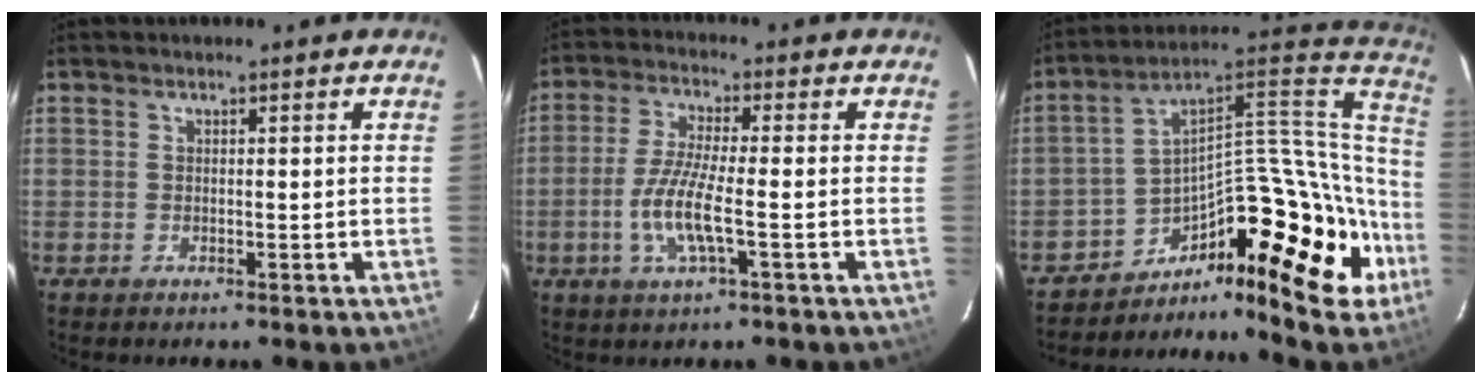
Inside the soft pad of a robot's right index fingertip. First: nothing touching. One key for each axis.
{"total": 8.3, "fx": -2.4, "fy": 1.1, "fz": 7.8, "tx": -0.165, "ty": -0.005, "tz": -0.051}
{"total": 22.3, "fx": -16.6, "fy": 8.7, "fz": 12.0, "tx": -0.135, "ty": 0.037, "tz": -0.275}